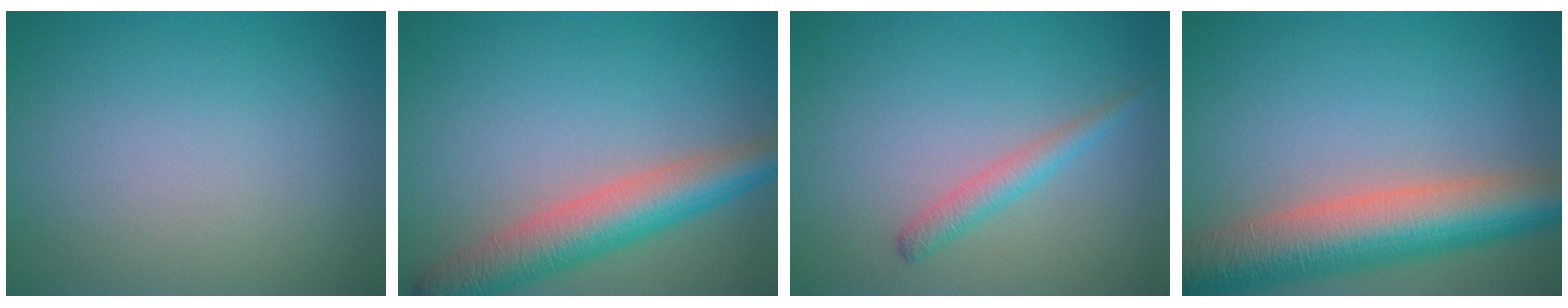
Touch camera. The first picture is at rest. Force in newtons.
{"total": 6.2, "press": 6.2, "slide": 0.2}
{"total": 1.9, "press": 1.9, "slide": 0.0}
{"total": 9.3, "press": 9.2, "slide": 0.6}